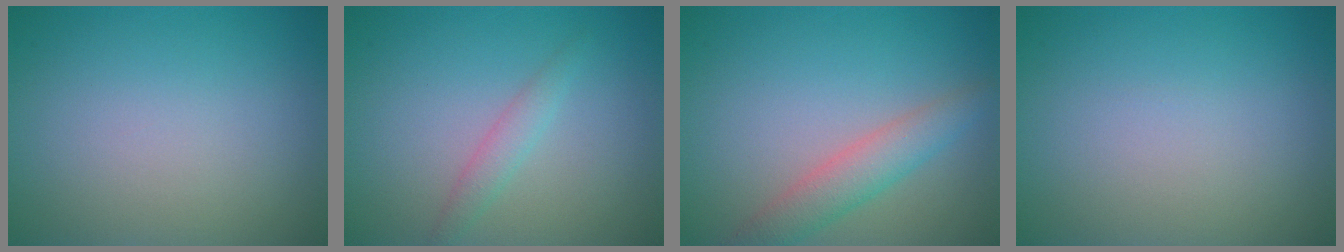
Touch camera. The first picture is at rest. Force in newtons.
{"total": 1.5, "press": 1.5, "slide": 0.1}
{"total": 3.2, "press": 3.2, "slide": 0.1}
{"total": 0.0}